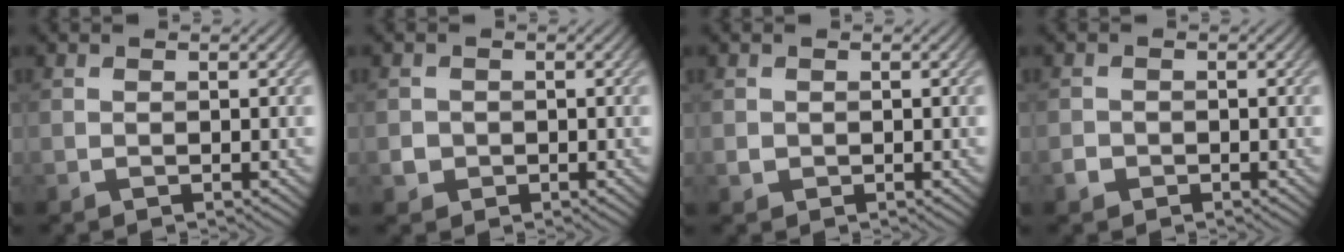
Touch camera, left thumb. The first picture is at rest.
{"total": 1.6, "force": [-0.5, 1.5, 0.3], "torque": [-0.003, -0.005, -0.011]}
{"total": 0.9, "force": [-0.1, 0.9, 0.2], "torque": [-0.002, -0.005, -0.002]}
{"total": 1.3, "force": [-0.8, 1.1, 0.3], "torque": [-0.003, -0.002, -0.017]}